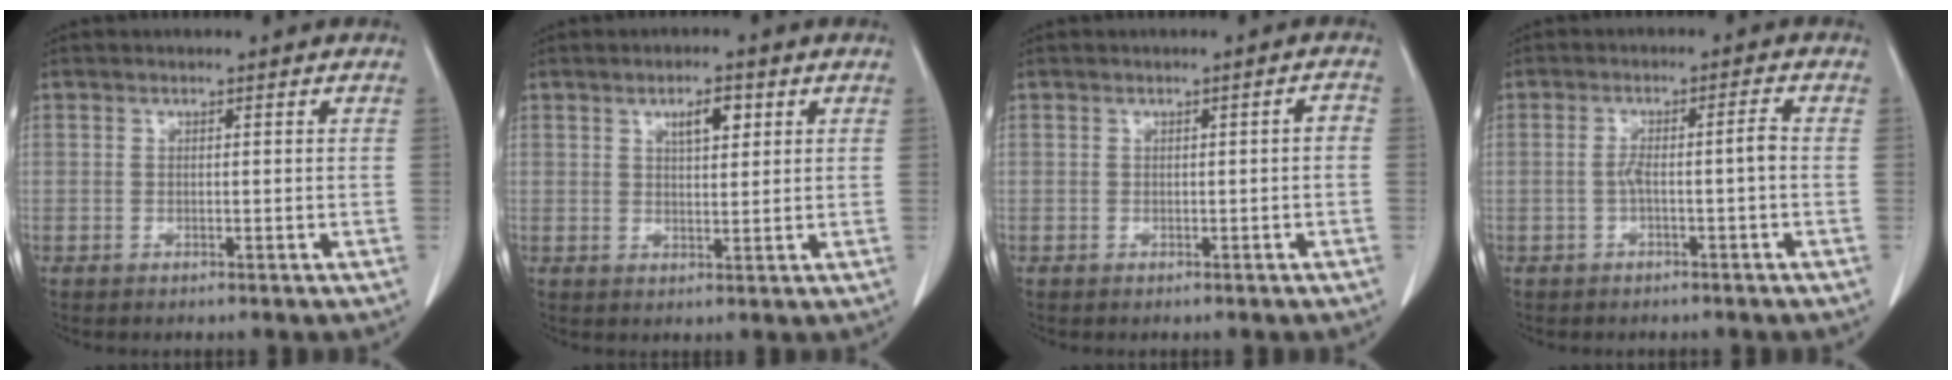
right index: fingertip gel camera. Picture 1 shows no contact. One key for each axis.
{"total": 3.8, "fx": 1.8, "fy": 1.3, "fz": 3.1, "tx": -0.049, "ty": -0.001, "tz": 0.030}
{"total": 1.1, "fx": -0.3, "fy": 0.3, "fz": 1.0, "tx": -0.009, "ty": 0.004, "tz": -0.003}
{"total": 3.4, "fx": -0.9, "fy": 0.0, "fz": 3.3, "tx": -0.057, "ty": 0.013, "tz": -0.012}